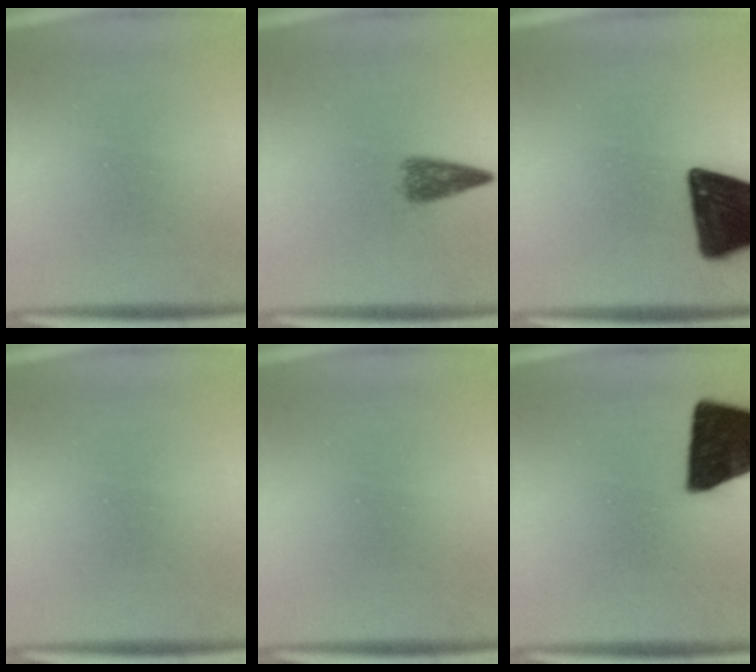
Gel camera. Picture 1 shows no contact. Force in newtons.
{"total": 4.0}
{"total": 17.7}
{"total": 0.0}
{"total": 0.0}
{"total": 19.6}